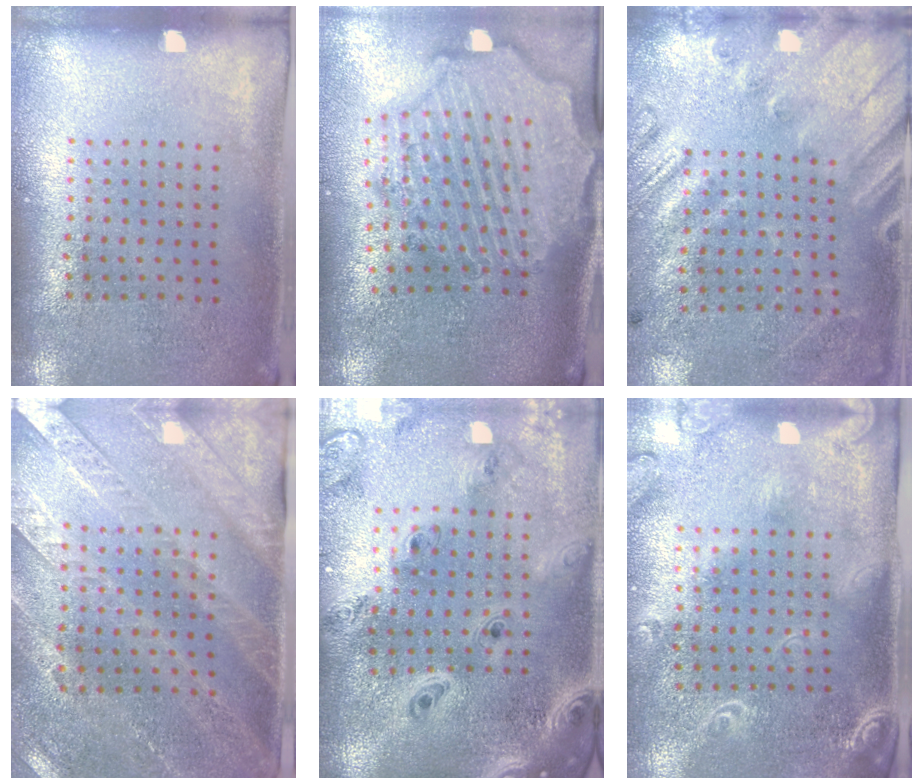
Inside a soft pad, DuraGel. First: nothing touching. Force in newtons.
{"total": 3.5, "press": 3.0, "slide": 1.9}
{"total": 2.6, "press": 1.9, "slide": 1.8}
{"total": 2.9, "press": 2.7, "slide": 1.2}
{"total": 3.8, "press": 2.9, "slide": 2.4}
{"total": 2.3, "press": 1.9, "slide": 1.2}